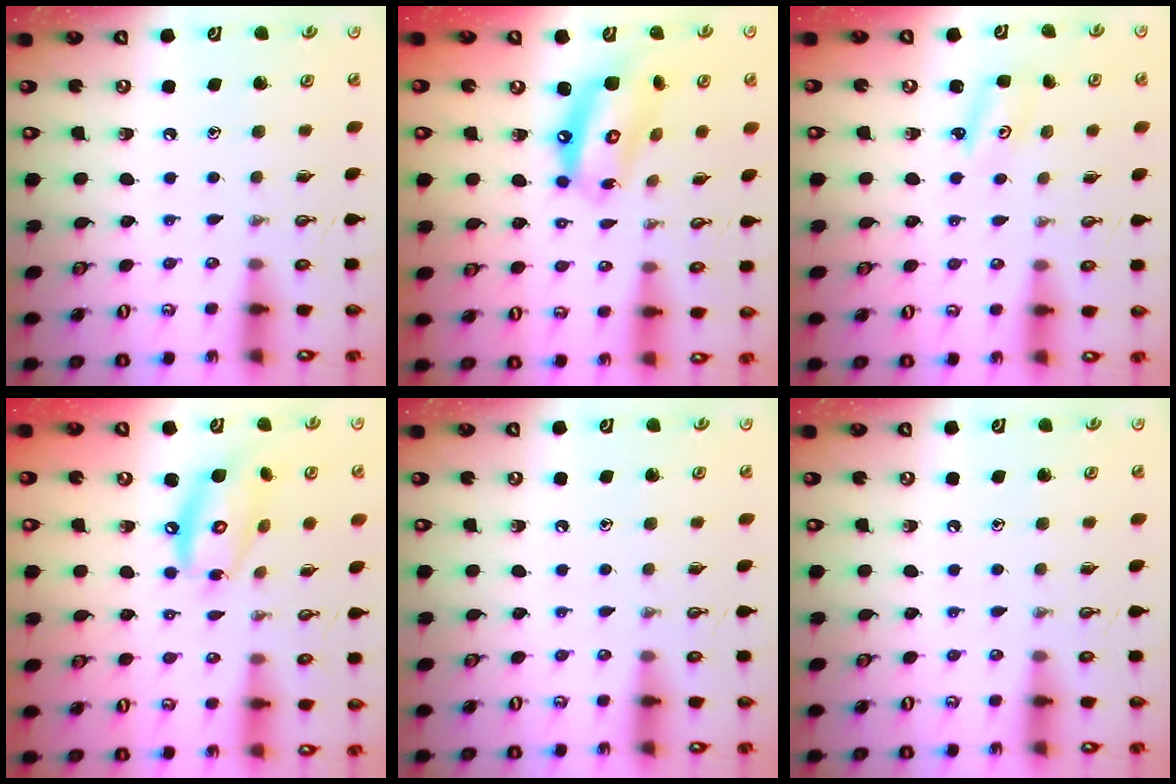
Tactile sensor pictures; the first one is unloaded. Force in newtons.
{"total": 13.3, "press": 13.2, "slide": 1.5}
{"total": 3.4, "press": 3.4, "slide": 0.4}
{"total": 12.7, "press": 12.7, "slide": 1.1}
{"total": 0.0}
{"total": 0.0}